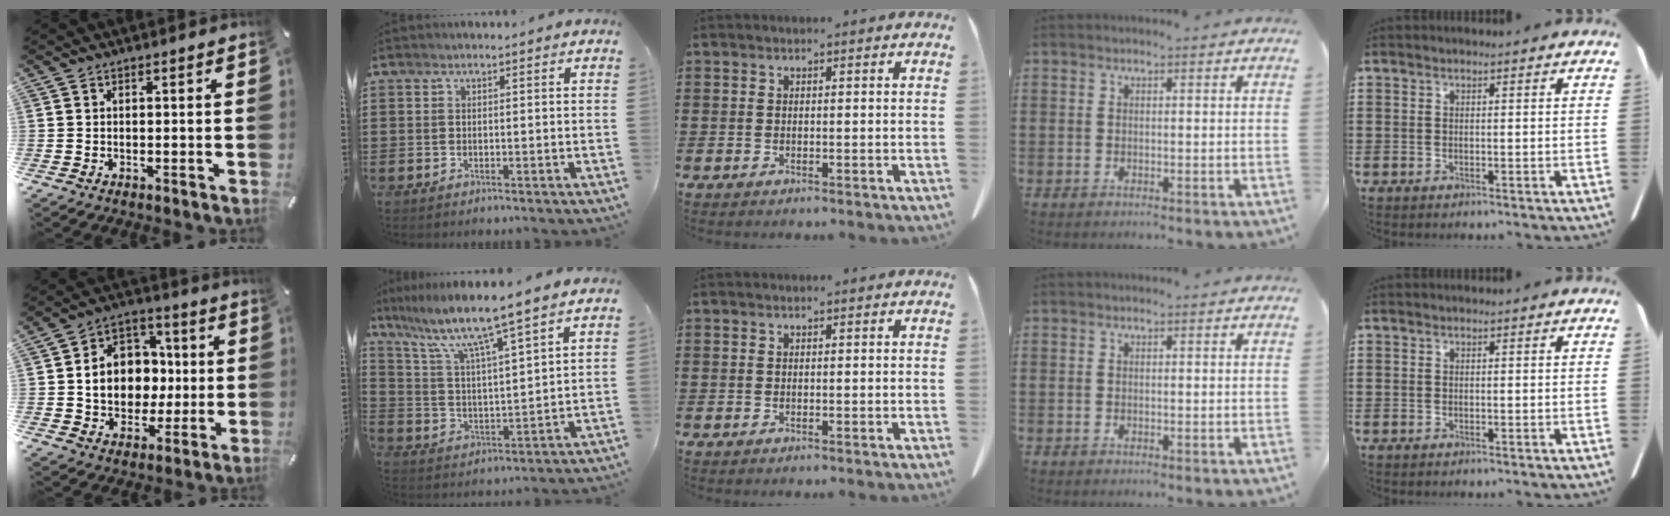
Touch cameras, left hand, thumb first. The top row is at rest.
{"thumb": {"total": 12.9, "force": [-0.5, 11.1, 6.5], "torque": [-0.115, 0.017, 0.000]}, "index": {"total": 8.2, "force": [6.7, -0.4, 4.7], "torque": [-0.119, -0.044, 0.106]}}